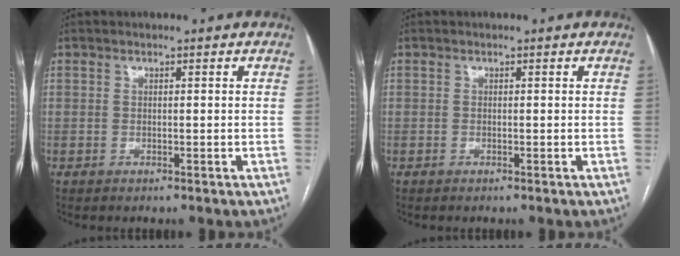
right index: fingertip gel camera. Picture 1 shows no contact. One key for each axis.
{"total": 0.0}